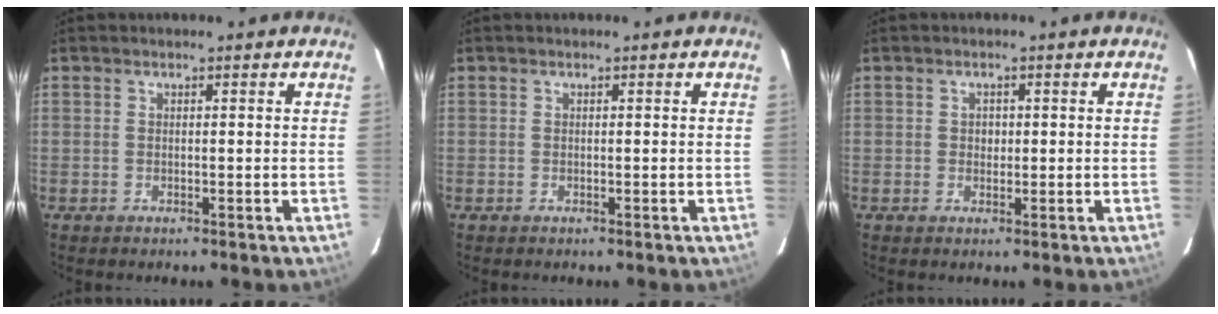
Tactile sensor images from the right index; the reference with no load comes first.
{"total": 0.0}
{"total": 1.2, "force": [0.0, 1.2, 0.4], "torque": [-0.004, 0.004, 0.000]}